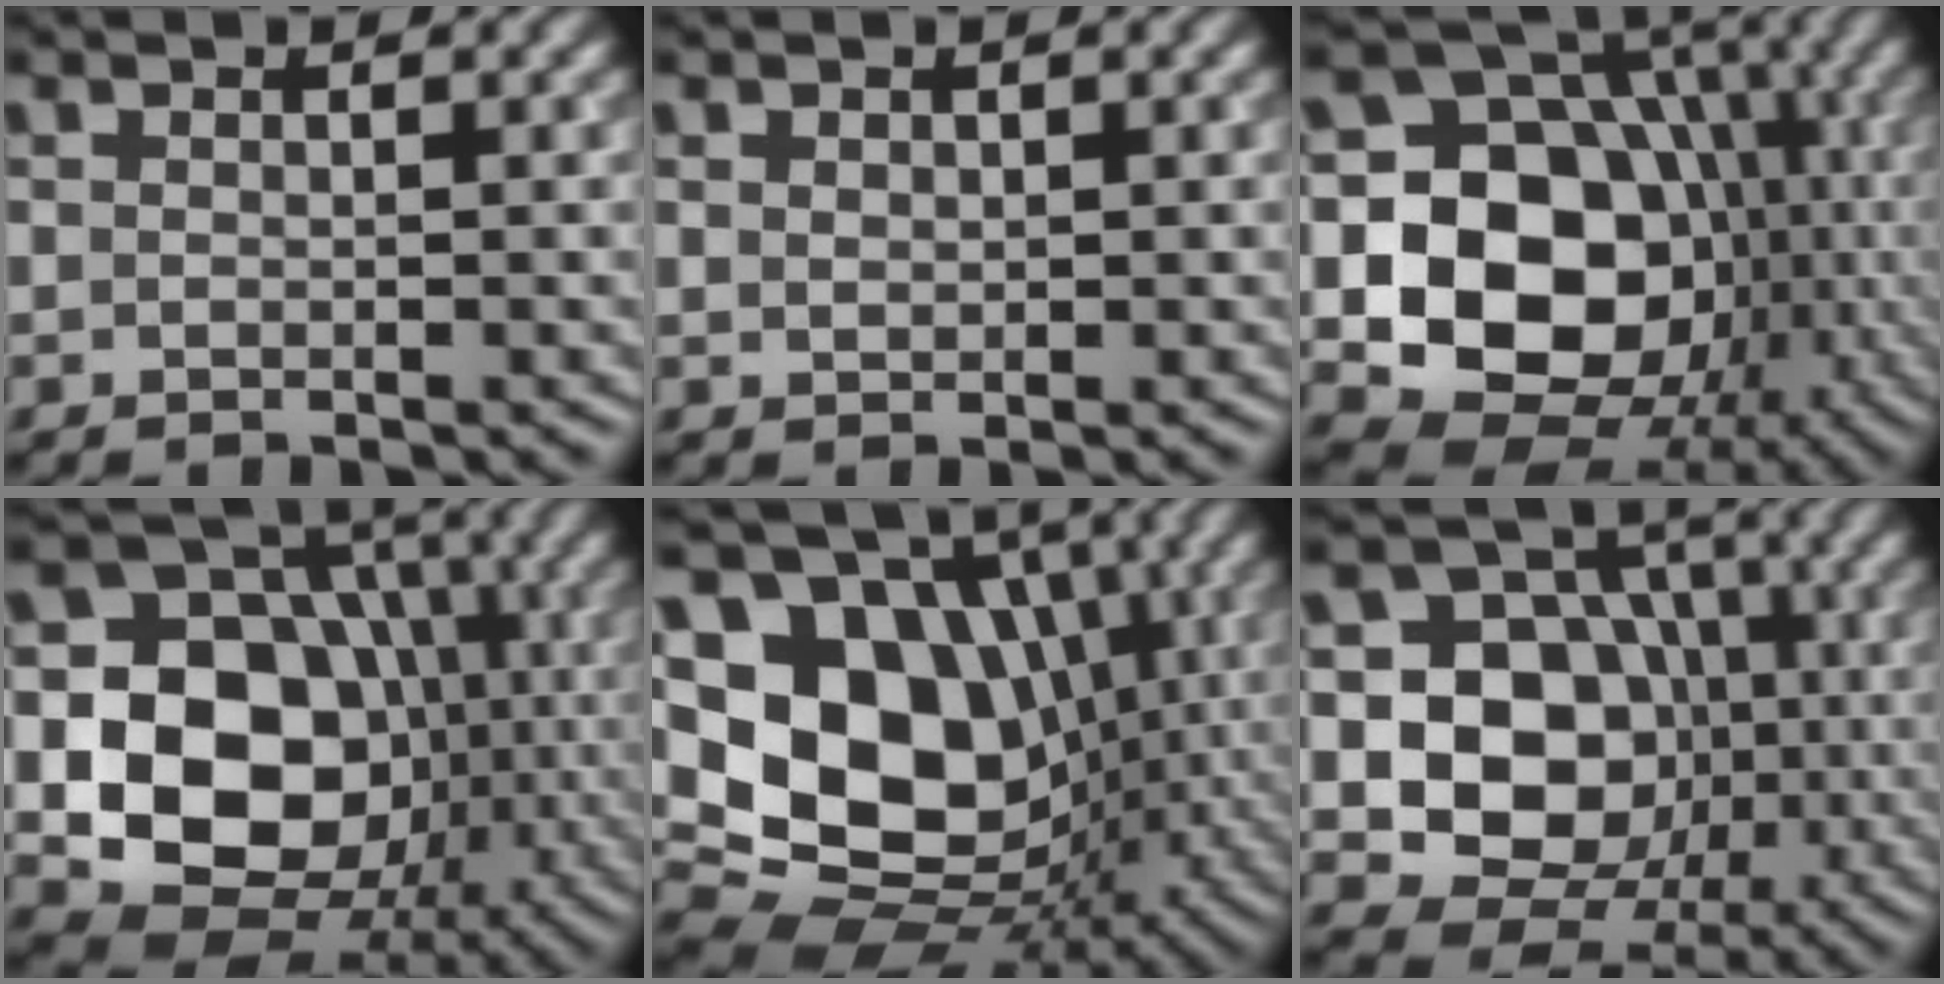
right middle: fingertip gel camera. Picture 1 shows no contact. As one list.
[{"total": 0.7, "force": [0.4, 0.5, 0.2], "torque": [-0.005, -0.002, 0.009]}, {"total": 15.5, "force": [-2.3, 12.7, 8.5], "torque": [-0.127, -0.015, -0.051]}, {"total": 13.3, "force": [-2.1, 10.9, 7.2], "torque": [-0.118, -0.014, -0.051]}, {"total": 17.2, "force": [1.1, 13.6, 10.5], "torque": [-0.186, 0.004, 0.017]}, {"total": 11.5, "force": [-1.6, 9.7, 6.0], "torque": [-0.091, -0.007, -0.057]}]